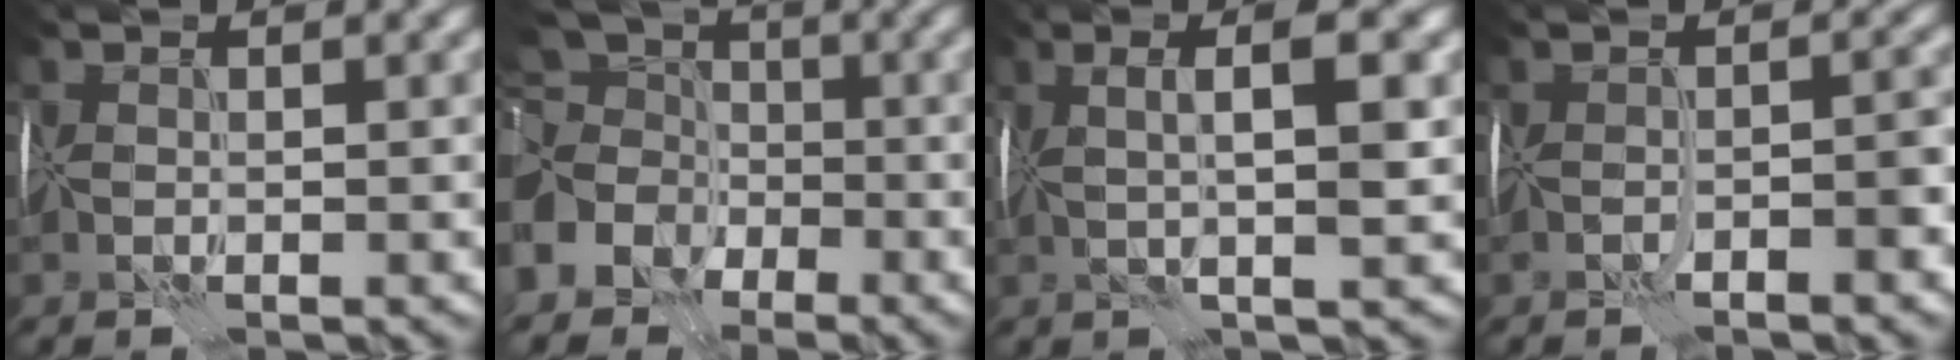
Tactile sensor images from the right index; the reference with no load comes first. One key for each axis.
{"total": 8.9, "fx": -2.9, "fy": 7.1, "fz": 4.4, "tx": -0.091, "ty": -0.019, "tz": -0.072}
{"total": 4.9, "fx": 0.9, "fy": 0.6, "fz": 4.8, "tx": -0.075, "ty": 0.004, "tz": 0.011}
{"total": 2.3, "fx": -1.6, "fy": -0.1, "fz": 1.6, "tx": -0.022, "ty": 0.000, "tz": -0.031}